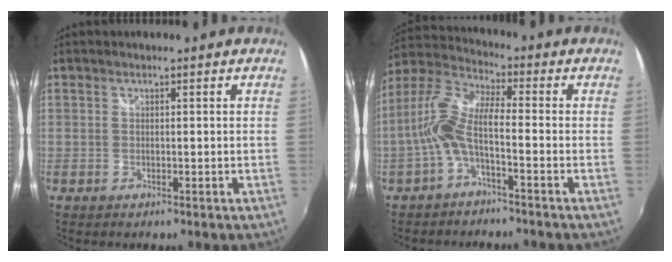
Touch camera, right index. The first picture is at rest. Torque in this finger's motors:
{"motor_torque": [0.62, -0.49, 0.65, 0.19]}